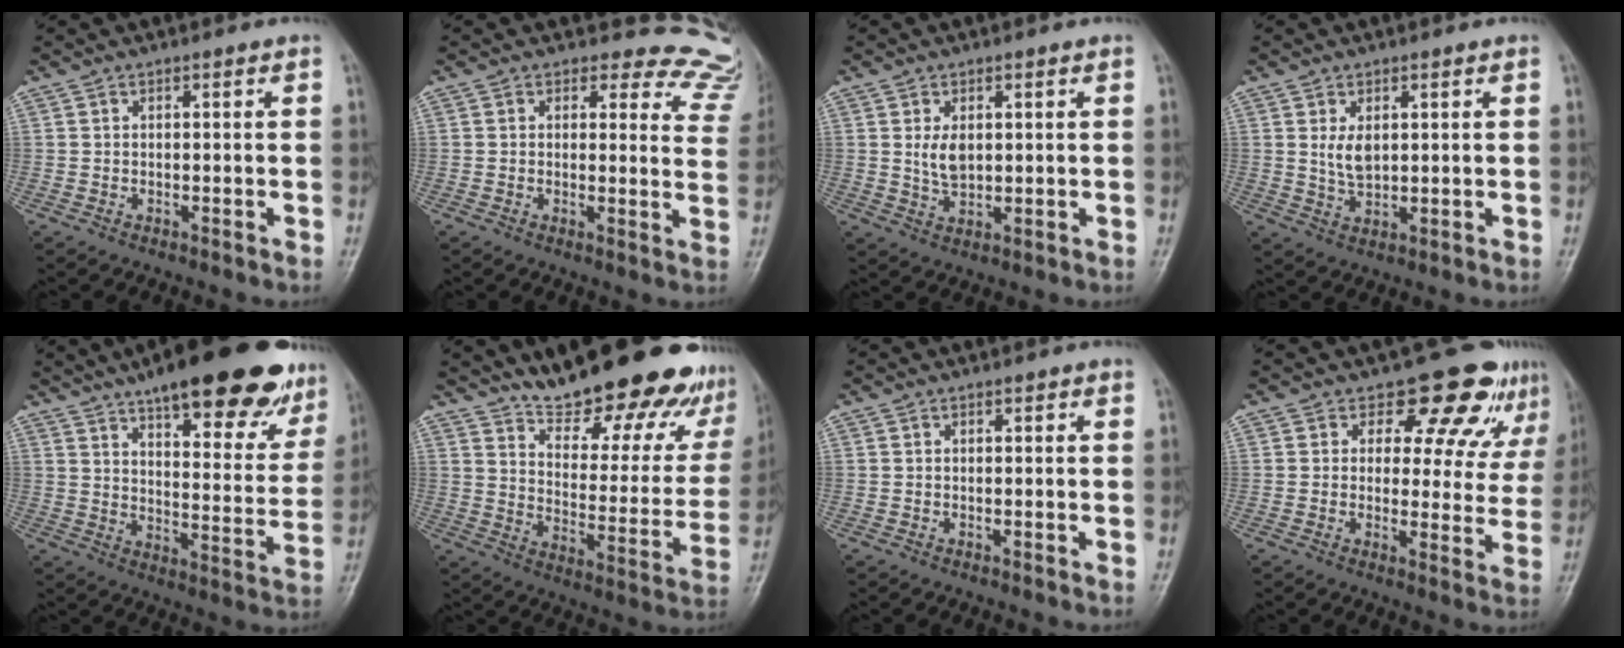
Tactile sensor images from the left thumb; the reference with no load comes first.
{"total": 12.4, "force": [11.7, 4.0, -0.8], "torque": [0.071, -0.107, 0.090]}
{"total": 4.1, "force": [1.0, 2.4, 3.1], "torque": [-0.046, -0.013, 0.028]}
{"total": 4.0, "force": [1.2, 2.3, 3.1], "torque": [-0.046, -0.016, 0.033]}
{"total": 27.7, "force": [19.1, 8.7, 18.0], "torque": [-0.212, -0.049, 0.258]}
{"total": 27.5, "force": [21.5, 8.8, 14.8], "torque": [-0.169, -0.112, 0.294]}
{"total": 0.5, "force": [0.4, 0.2, 0.3], "torque": [-0.006, -0.002, 0.003]}
{"total": 12.7, "force": [9.5, 6.7, 5.2], "torque": [-0.006, -0.053, 0.099]}